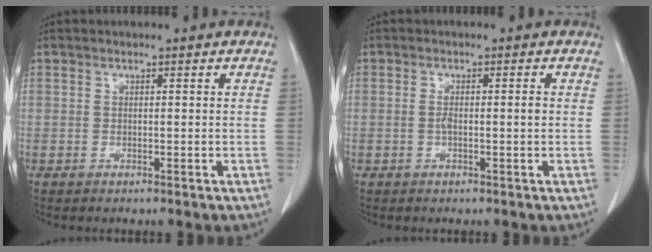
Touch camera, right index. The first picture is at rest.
{"total": 2.2, "force": [-0.1, 0.4, 2.1], "torque": [-0.040, 0.000, -0.001]}